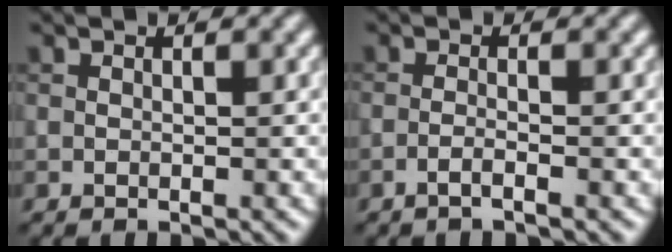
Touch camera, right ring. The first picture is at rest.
{"total": 1.4, "force": [-0.7, 0.4, 1.2], "torque": [-0.016, 0.000, -0.020]}